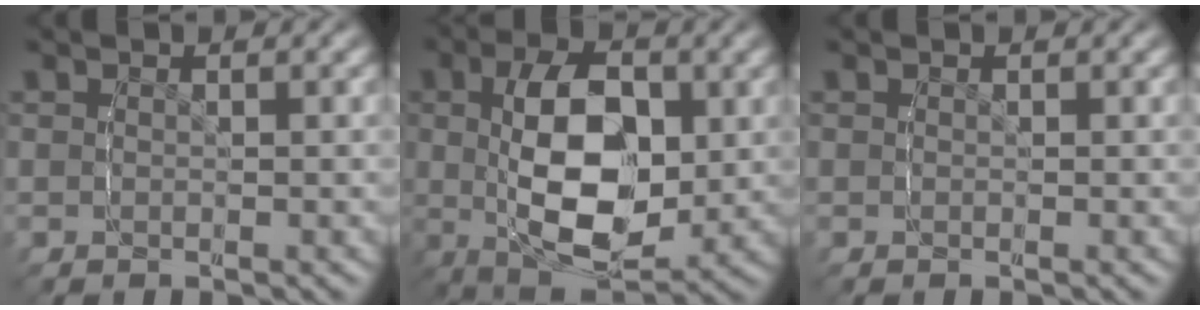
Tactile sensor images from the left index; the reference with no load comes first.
{"total": 8.8, "force": [-1.5, 6.8, 5.4], "torque": [-0.118, -0.020, -0.026]}
{"total": 1.6, "force": [-0.6, 0.1, -1.5], "torque": [0.016, -0.002, -0.015]}